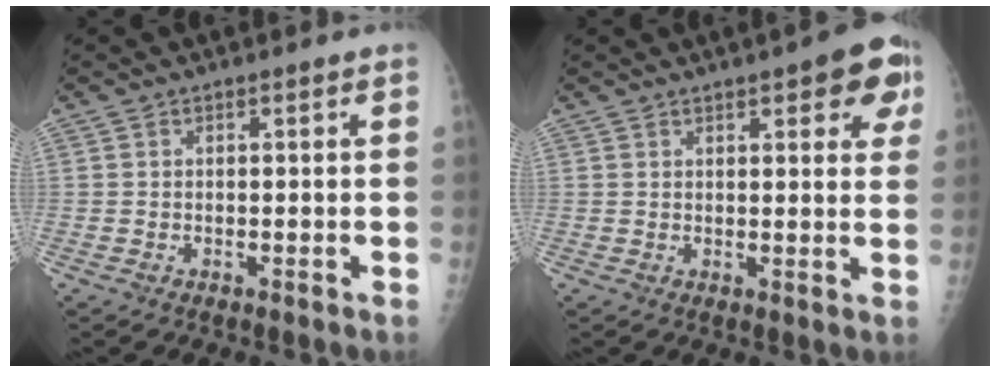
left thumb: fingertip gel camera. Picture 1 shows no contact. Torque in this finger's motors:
{"motor_torque": [0.03, 0.42, -0.02, -0.12, 0.07]}